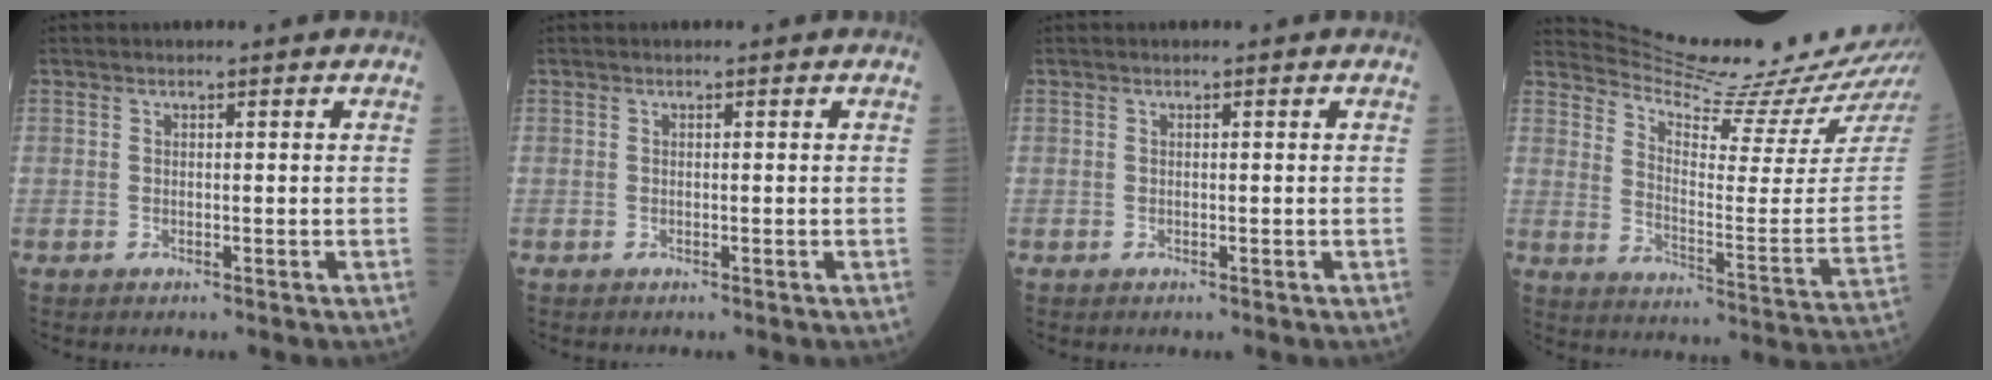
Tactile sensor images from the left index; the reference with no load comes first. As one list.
[{"total": 0.0}, {"total": 0.0}, {"total": 19.9, "force": [18.9, -0.6, 6.3], "torque": [-0.116, -0.095, 0.263]}]